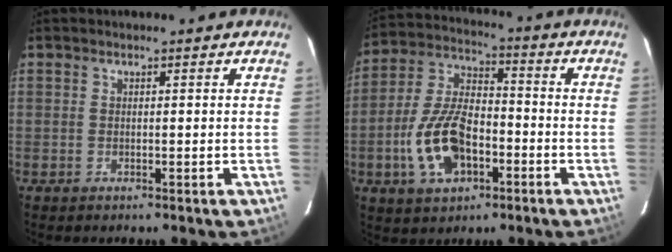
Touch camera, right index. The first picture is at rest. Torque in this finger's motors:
{"motor_torque": [1.24, -0.90, 0.34, 0.09]}